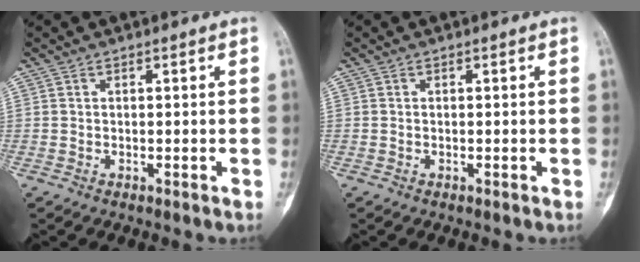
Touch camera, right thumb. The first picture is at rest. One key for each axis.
{"total": 0.0}